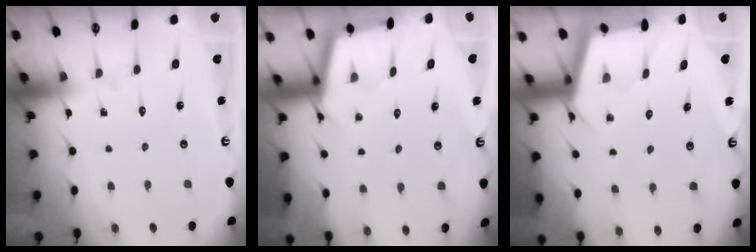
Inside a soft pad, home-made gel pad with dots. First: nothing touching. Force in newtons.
{"total": 2.5, "press": 2.5, "slide": 0.2}
{"total": 2.9, "press": 2.9, "slide": 0.3}